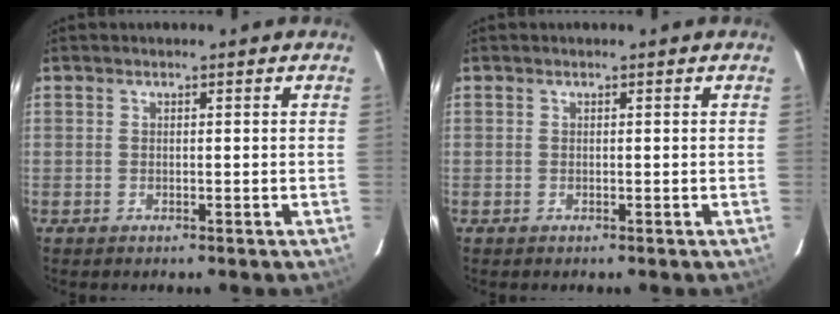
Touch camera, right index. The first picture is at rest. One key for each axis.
{"total": 0.0}